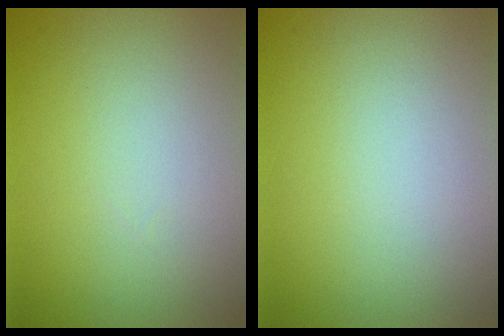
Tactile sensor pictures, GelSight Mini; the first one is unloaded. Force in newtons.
{"total": 0.0}